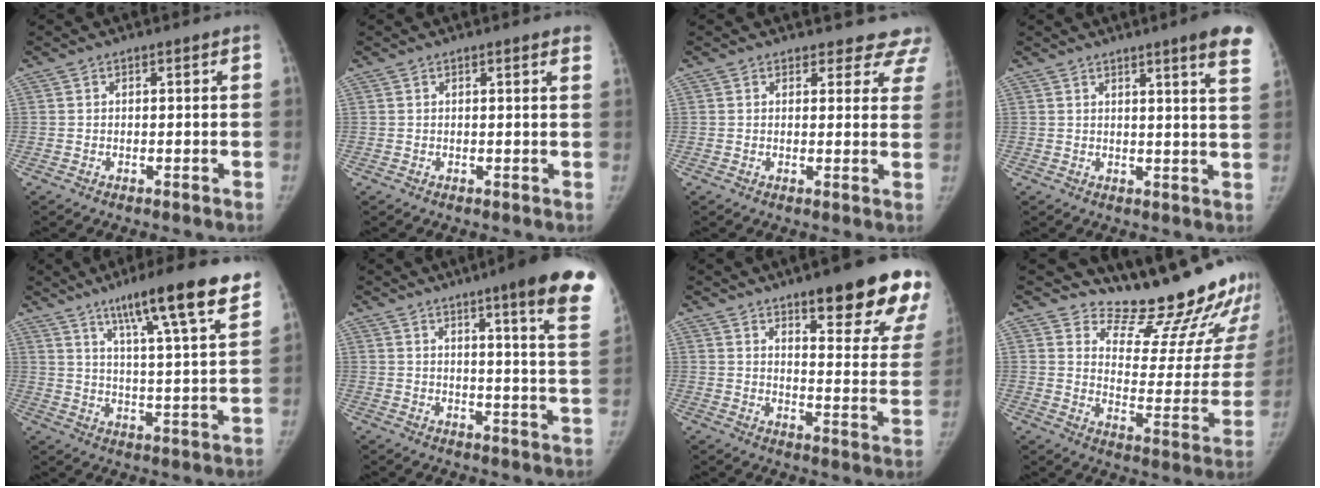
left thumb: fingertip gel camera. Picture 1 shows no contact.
{"total": 2.1, "force": [1.6, 0.3, 1.3], "torque": [-0.011, 0.000, 0.011]}
{"total": 8.4, "force": [7.5, 3.7, -0.2], "torque": [0.063, -0.036, 0.048]}
{"total": 8.7, "force": [5.9, 0.1, 6.5], "torque": [-0.070, -0.026, 0.055]}
{"total": 18.1, "force": [11.8, 1.9, 13.6], "torque": [-0.187, -0.047, 0.174]}
{"total": 18.2, "force": [11.7, 1.4, 13.8], "torque": [-0.156, -0.062, 0.132]}
{"total": 21.5, "force": [13.7, 5.2, 15.7], "torque": [-0.167, -0.067, 0.178]}
{"total": 21.7, "force": [19.6, 5.5, 7.6], "torque": [-0.052, -0.179, 0.250]}